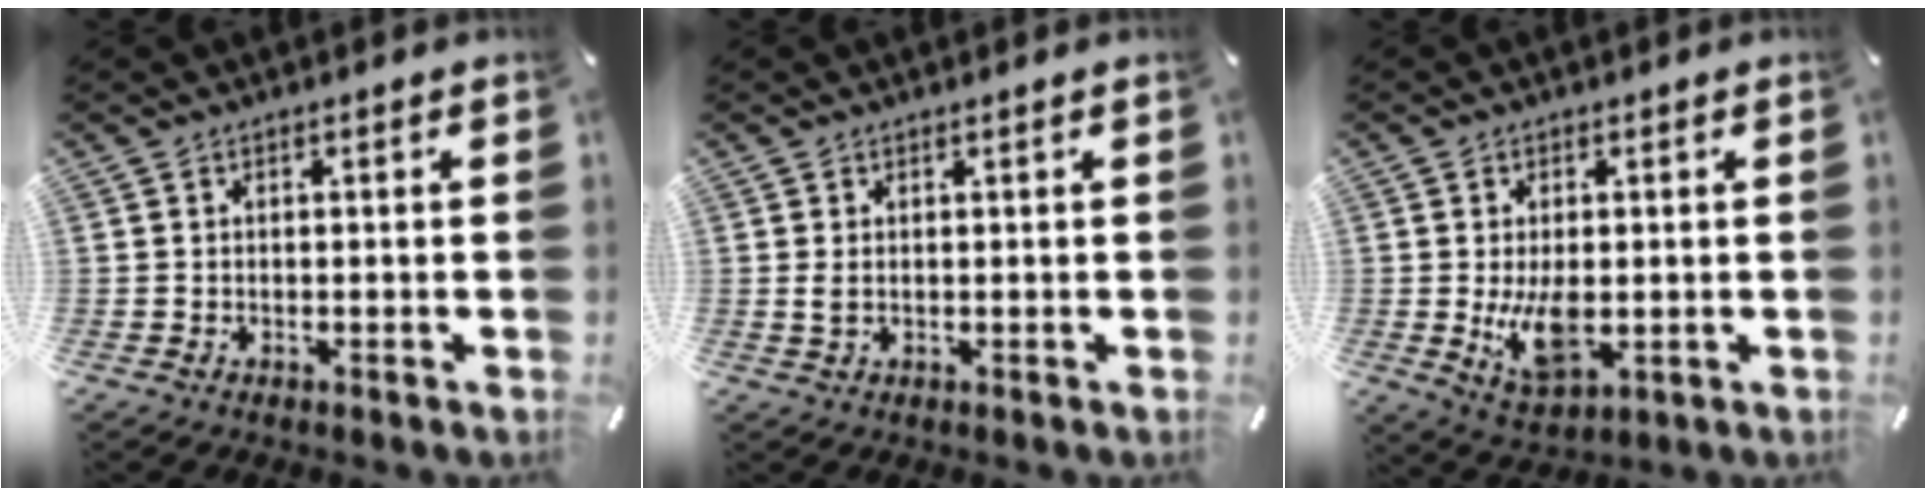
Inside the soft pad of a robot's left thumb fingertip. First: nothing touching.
{"total": 1.7, "force": [0.4, 0.6, 1.6], "torque": [-0.033, 0.000, 0.007]}
{"total": 8.9, "force": [-0.5, 4.9, 7.4], "torque": [-0.151, -0.014, -0.009]}